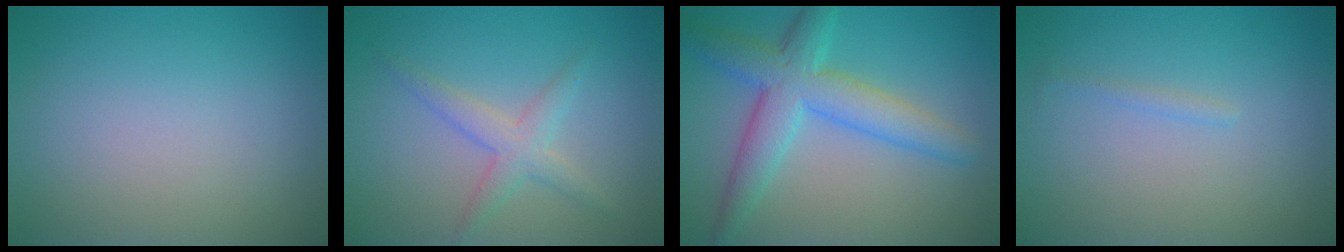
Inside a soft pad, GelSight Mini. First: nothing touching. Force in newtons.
{"total": 2.5, "press": 2.5, "slide": 0.2}
{"total": 5.8, "press": 5.8, "slide": 0.1}
{"total": 0.6, "press": 0.6, "slide": 0.0}